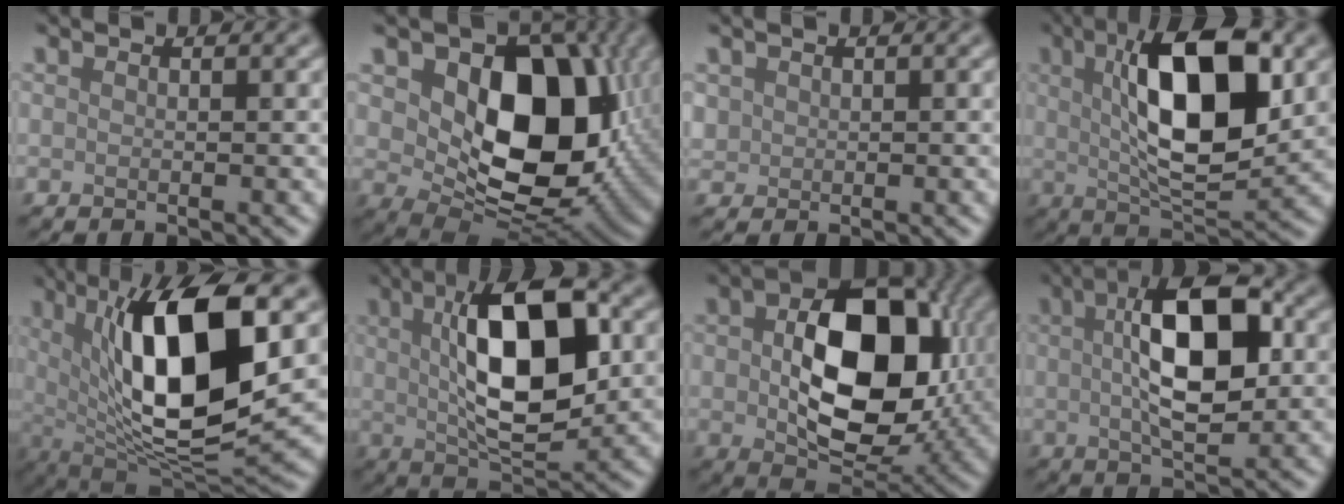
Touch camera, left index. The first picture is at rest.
{"total": 11.8, "force": [1.7, 8.0, 8.5], "torque": [-0.118, -0.022, 0.036]}
{"total": 0.8, "force": [0.4, 0.6, -0.3], "torque": [-0.005, -0.003, 0.014]}
{"total": 11.4, "force": [2.3, 4.1, 10.3], "torque": [-0.163, 0.010, 0.035]}
{"total": 12.7, "force": [2.2, 4.5, 11.7], "torque": [-0.191, -0.006, 0.038]}
{"total": 10.9, "force": [1.5, 4.4, 9.8], "torque": [-0.157, 0.011, 0.022]}
{"total": 12.5, "force": [0.4, 8.0, 9.5], "torque": [-0.157, -0.007, 0.023]}
{"total": 9.3, "force": [1.0, 3.8, 8.4], "torque": [-0.139, 0.014, 0.009]}